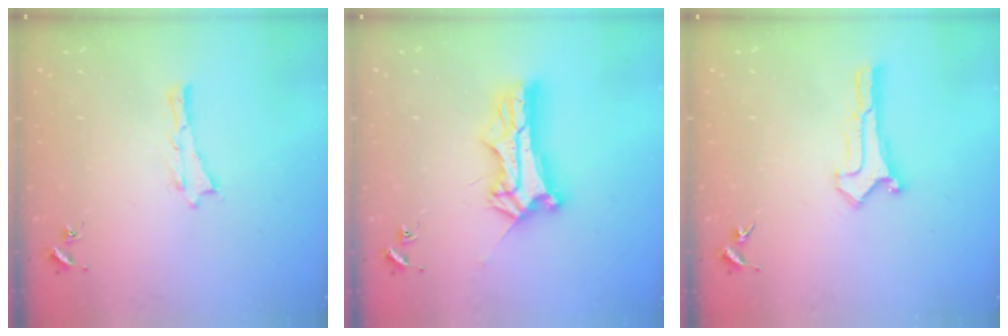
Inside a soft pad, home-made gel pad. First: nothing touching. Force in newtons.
{"total": 10.0, "press": 9.9, "slide": 1.0}
{"total": 0.0}